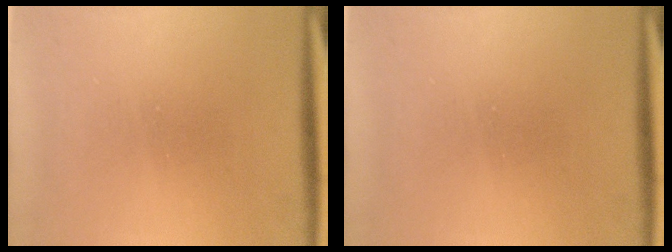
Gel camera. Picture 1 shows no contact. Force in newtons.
{"total": 0.0}